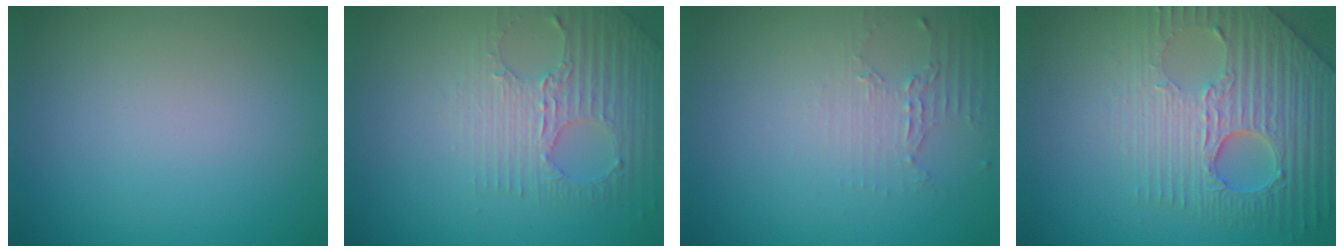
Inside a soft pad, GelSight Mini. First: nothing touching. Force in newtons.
{"total": 3.2, "press": 3.1, "slide": 0.7}
{"total": 2.0, "press": 1.5, "slide": 1.4}
{"total": 6.6, "press": 5.4, "slide": 3.8}